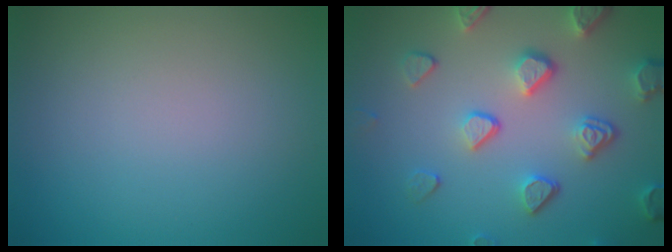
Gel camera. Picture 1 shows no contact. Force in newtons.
{"total": 5.0, "press": 3.9, "slide": 3.1}